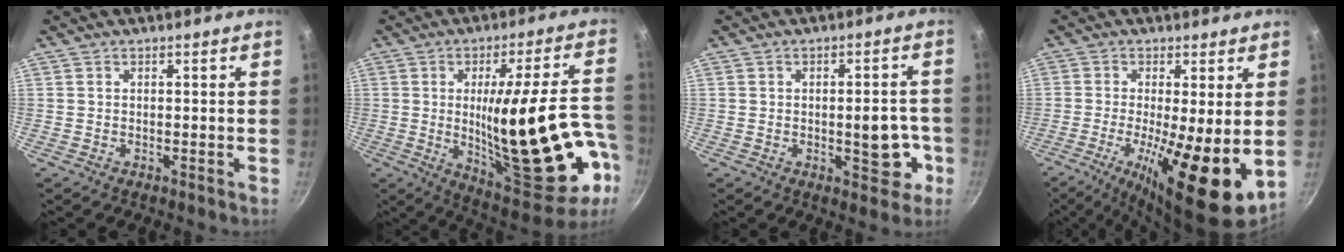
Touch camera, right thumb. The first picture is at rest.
{"total": 26.9, "force": [-5.4, 8.5, 25.0], "torque": [-0.340, 0.006, -0.049]}
{"total": 7.9, "force": [-2.0, 3.9, 6.5], "torque": [-0.047, 0.015, -0.024]}
{"total": 14.9, "force": [-2.1, 3.8, 14.2], "torque": [-0.240, -0.019, -0.032]}